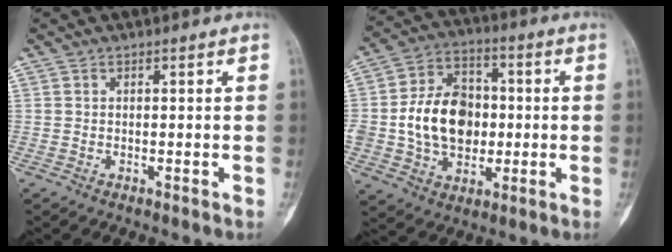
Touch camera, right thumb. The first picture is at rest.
{"total": 15.6, "force": [-0.5, 11.5, 10.5], "torque": [-0.154, 0.021, -0.004]}